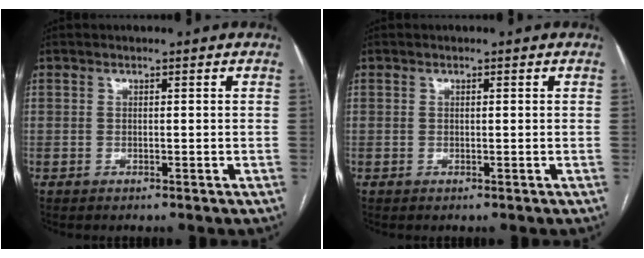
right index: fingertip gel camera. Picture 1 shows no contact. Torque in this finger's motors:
{"motor_torque": [-0.14, 0.09, -0.04, 0.00]}